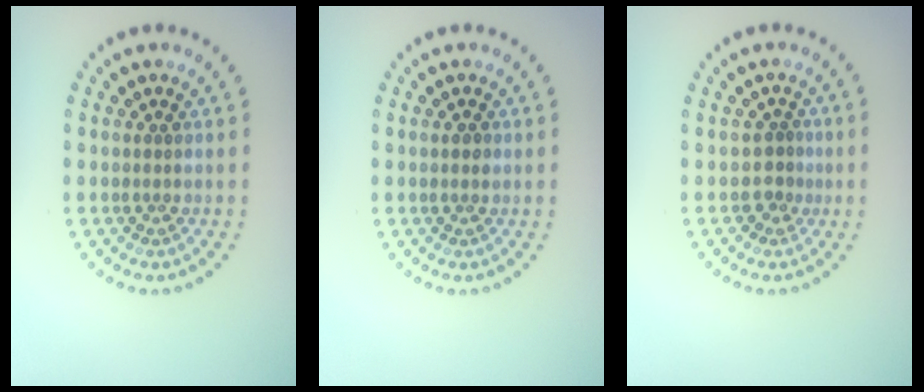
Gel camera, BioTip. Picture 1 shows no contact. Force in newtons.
{"total": 0.7, "press": 0.7, "slide": 0.1}
{"total": 1.3, "press": 1.0, "slide": 0.8}